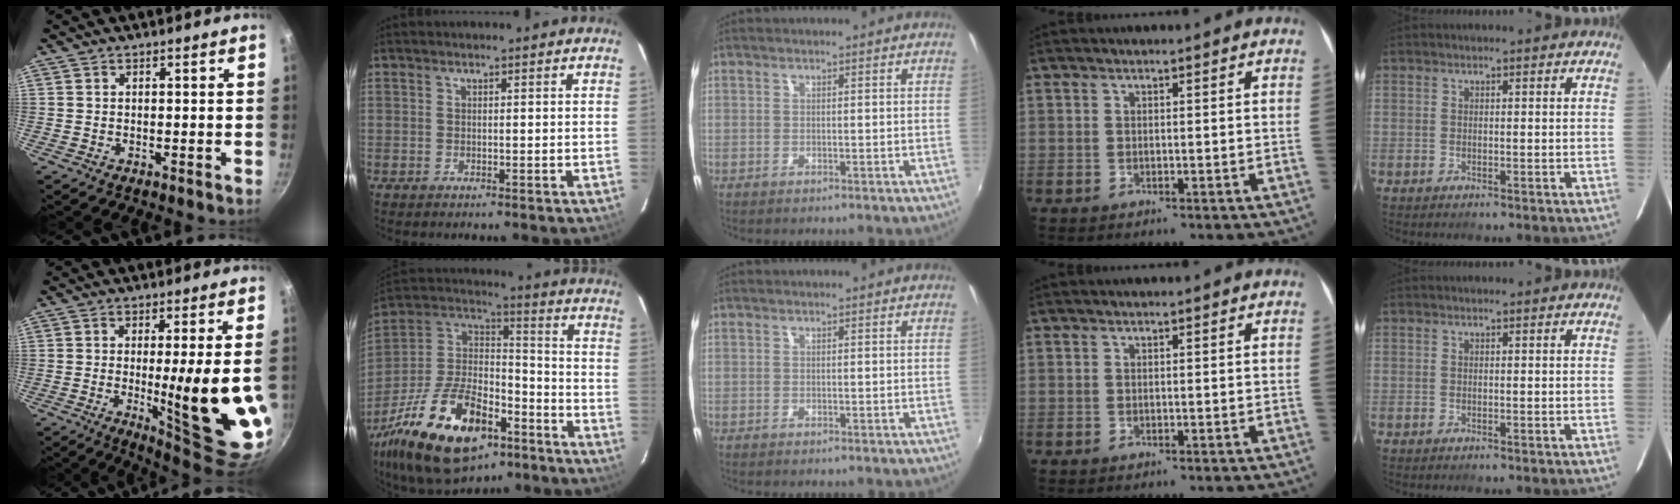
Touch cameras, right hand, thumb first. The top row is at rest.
{"thumb": {"total": 15.9, "force": [-1.9, 2.3, 15.6], "torque": [-0.214, -0.016, -0.014]}, "index": {"total": 26.6, "force": [-15.1, 13.1, 17.5], "torque": [-0.350, -0.001, -0.246]}}